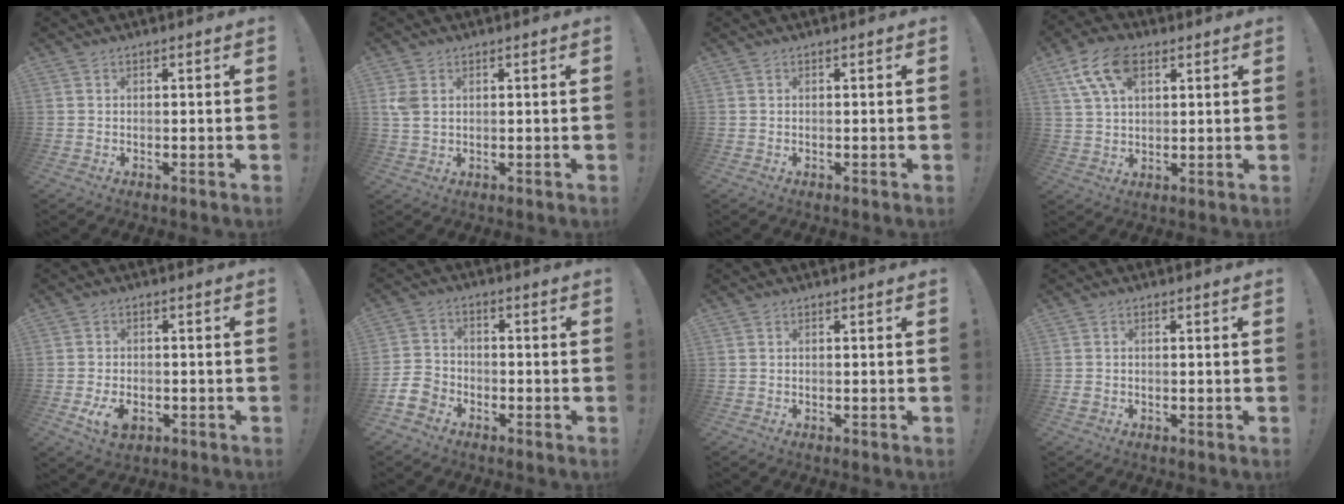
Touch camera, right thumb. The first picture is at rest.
{"total": 3.8, "force": [1.3, 2.5, 2.6], "torque": [-0.051, 0.001, 0.024]}
{"total": 0.0}
{"total": 12.4, "force": [5.7, 7.2, 8.4], "torque": [-0.165, -0.010, 0.107]}
{"total": 6.7, "force": [-2.6, 4.4, 4.4], "torque": [-0.075, 0.004, -0.045]}
{"total": 7.9, "force": [-4.9, 5.5, 2.7], "torque": [-0.062, 0.035, -0.093]}
{"total": 0.0}
{"total": 1.1, "force": [-0.2, 0.9, 0.5], "torque": [-0.009, 0.003, -0.003]}